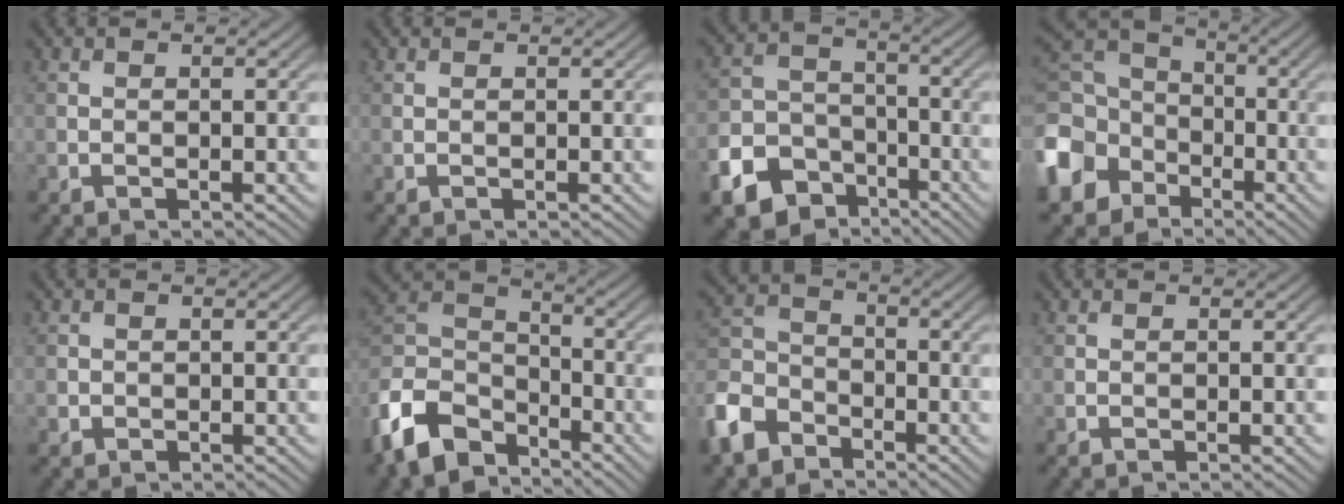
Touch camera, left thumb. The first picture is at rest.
{"total": 0.0}
{"total": 11.6, "force": [-7.0, 8.2, 4.2], "torque": [-0.117, -0.042, -0.126]}
{"total": 12.0, "force": [-4.7, 9.4, 5.7], "torque": [-0.190, -0.025, -0.102]}
{"total": 1.0, "force": [-0.2, 0.9, 0.1], "torque": [0.003, -0.005, -0.006]}
{"total": 11.8, "force": [-7.7, 6.5, 6.0], "torque": [-0.151, -0.009, -0.169]}
{"total": 8.8, "force": [-5.9, 5.1, 3.9], "torque": [-0.105, -0.009, -0.145]}
{"total": 0.0}